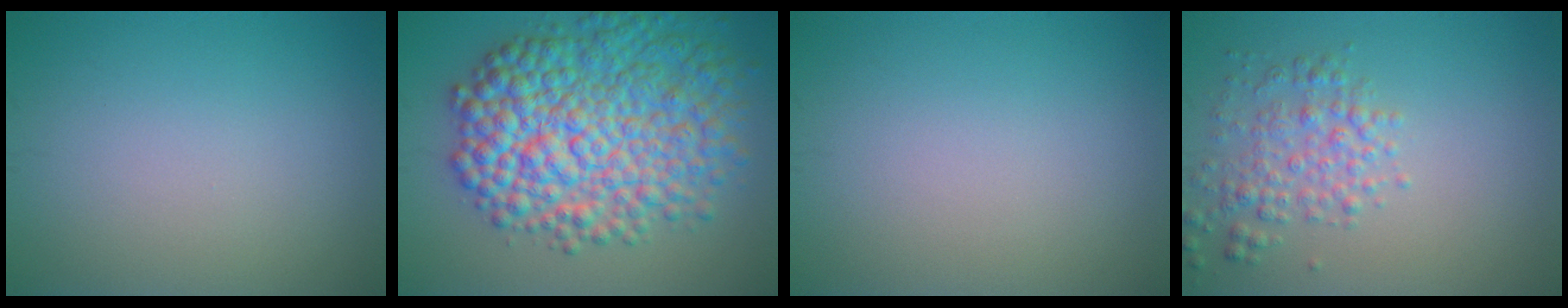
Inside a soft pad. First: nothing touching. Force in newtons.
{"total": 11.7, "press": 11.7, "slide": 0.2}
{"total": 0.0}
{"total": 3.0, "press": 3.0, "slide": 0.1}